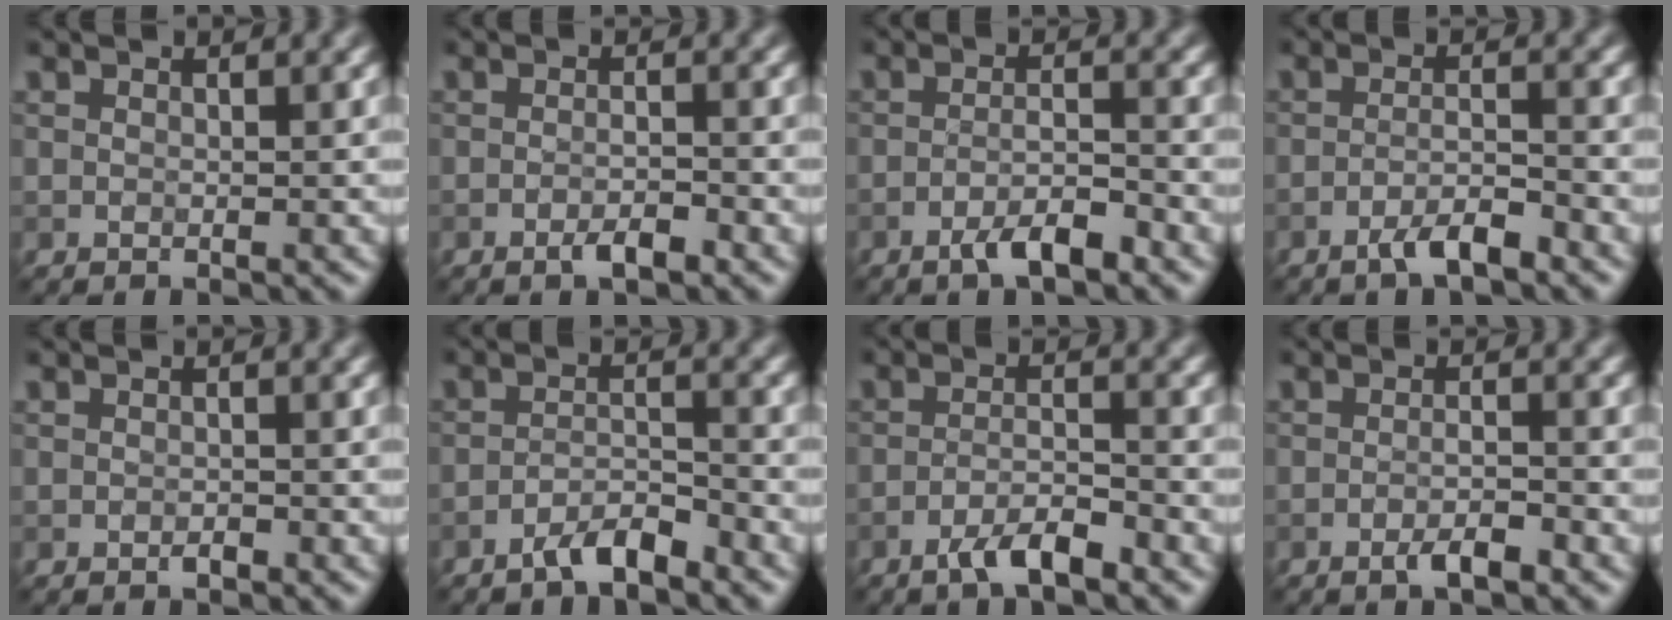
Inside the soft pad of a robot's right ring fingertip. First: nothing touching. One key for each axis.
{"total": 2.1, "fx": -1.2, "fy": 0.4, "fz": 1.6, "tx": -0.027, "ty": 0.001, "tz": -0.024}
{"total": 3.3, "fx": -2.2, "fy": 0.7, "fz": 2.4, "tx": -0.044, "ty": 0.006, "tz": -0.044}
{"total": 3.0, "fx": -2.1, "fy": 0.5, "fz": 2.1, "tx": -0.037, "ty": 0.006, "tz": -0.044}
{"total": 0.7, "fx": -0.4, "fy": 0.3, "fz": 0.5, "tx": -0.008, "ty": 0.000, "tz": -0.007}
{"total": 2.9, "fx": -2.3, "fy": 0.5, "fz": 1.6, "tx": -0.027, "ty": 0.009, "tz": -0.047}
{"total": 3.4, "fx": -2.4, "fy": 0.7, "fz": 2.3, "tx": -0.044, "ty": 0.007, "tz": -0.050}
{"total": 2.4, "fx": -1.4, "fy": 0.4, "fz": 1.9, "tx": -0.033, "ty": 0.001, "tz": -0.028}